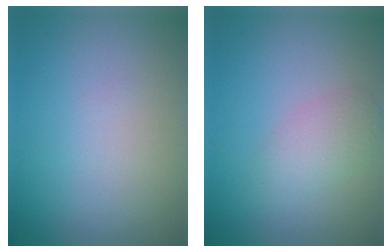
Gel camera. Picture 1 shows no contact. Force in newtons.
{"total": 2.6, "press": 2.6, "slide": 0.1}